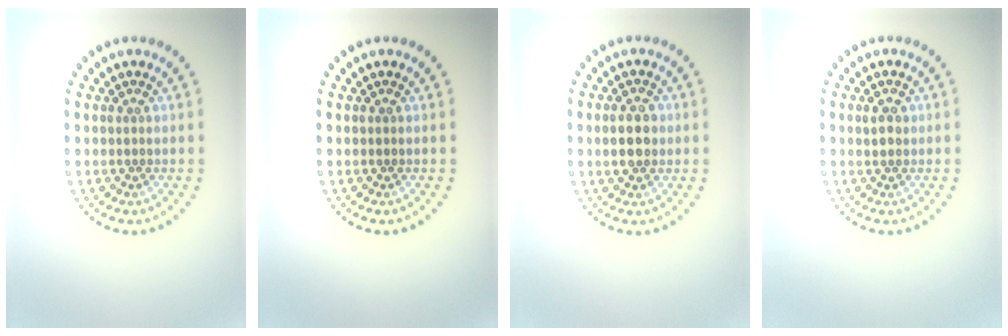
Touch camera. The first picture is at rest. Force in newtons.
{"total": 0.0}
{"total": 2.8, "press": 2.8, "slide": 0.1}
{"total": 1.4, "press": 1.3, "slide": 0.4}